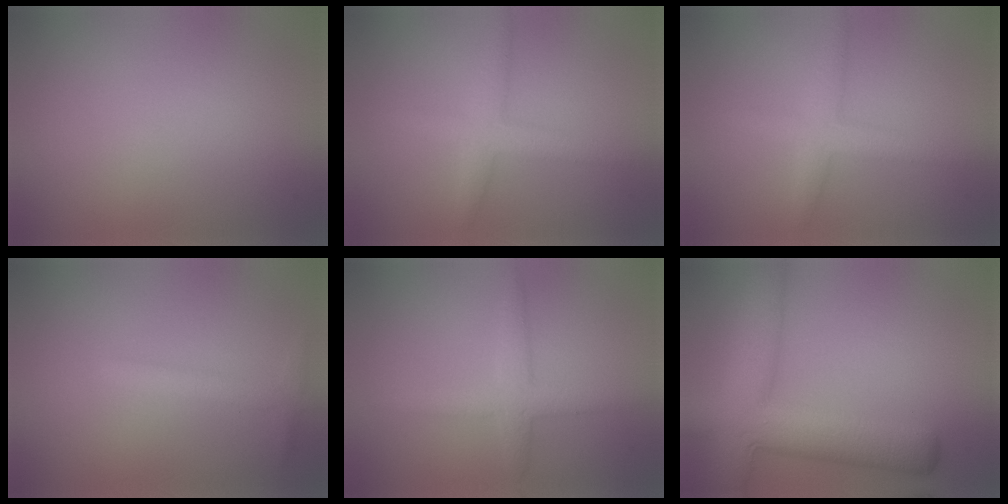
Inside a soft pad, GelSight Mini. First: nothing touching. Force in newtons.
{"total": 2.9, "press": 2.9, "slide": 0.0}
{"total": 2.9, "press": 2.9, "slide": 0.0}
{"total": 1.6, "press": 1.6, "slide": 0.1}
{"total": 2.7, "press": 2.7, "slide": 0.1}
{"total": 11.2, "press": 11.2, "slide": 0.4}